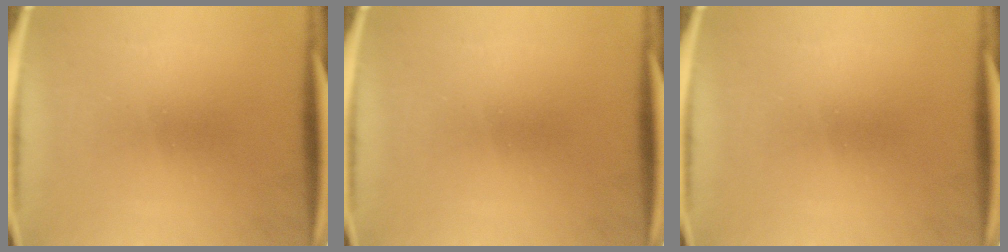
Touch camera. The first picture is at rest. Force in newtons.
{"total": 0.0}
{"total": 0.0}